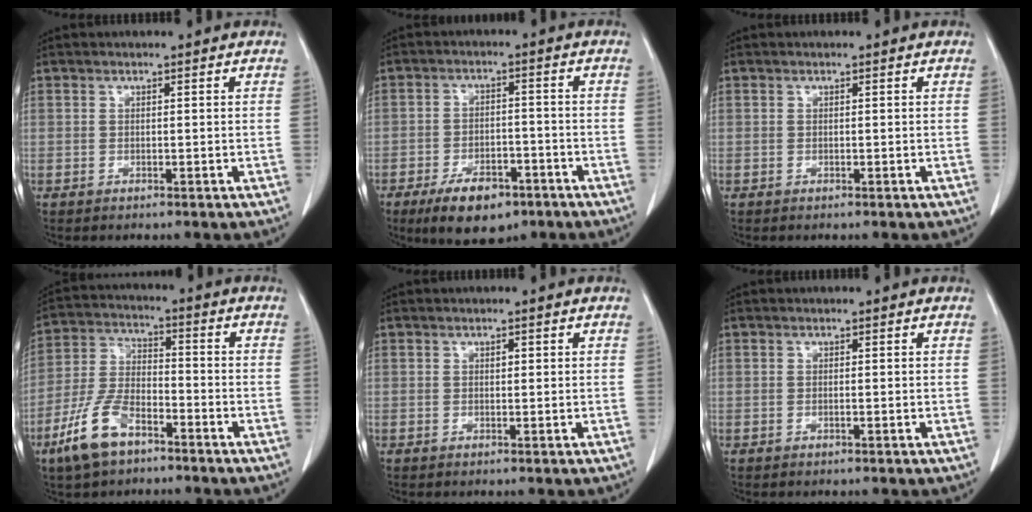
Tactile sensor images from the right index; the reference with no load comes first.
{"total": 9.0, "force": [-5.9, 4.0, 5.6], "torque": [-0.094, -0.005, -0.093]}
{"total": 0.0}
{"total": 10.2, "force": [-6.3, 4.4, 6.7], "torque": [-0.157, -0.001, -0.124]}
{"total": 0.7, "force": [0.2, 0.4, 0.6], "torque": [-0.010, 0.000, 0.004]}
{"total": 0.0}